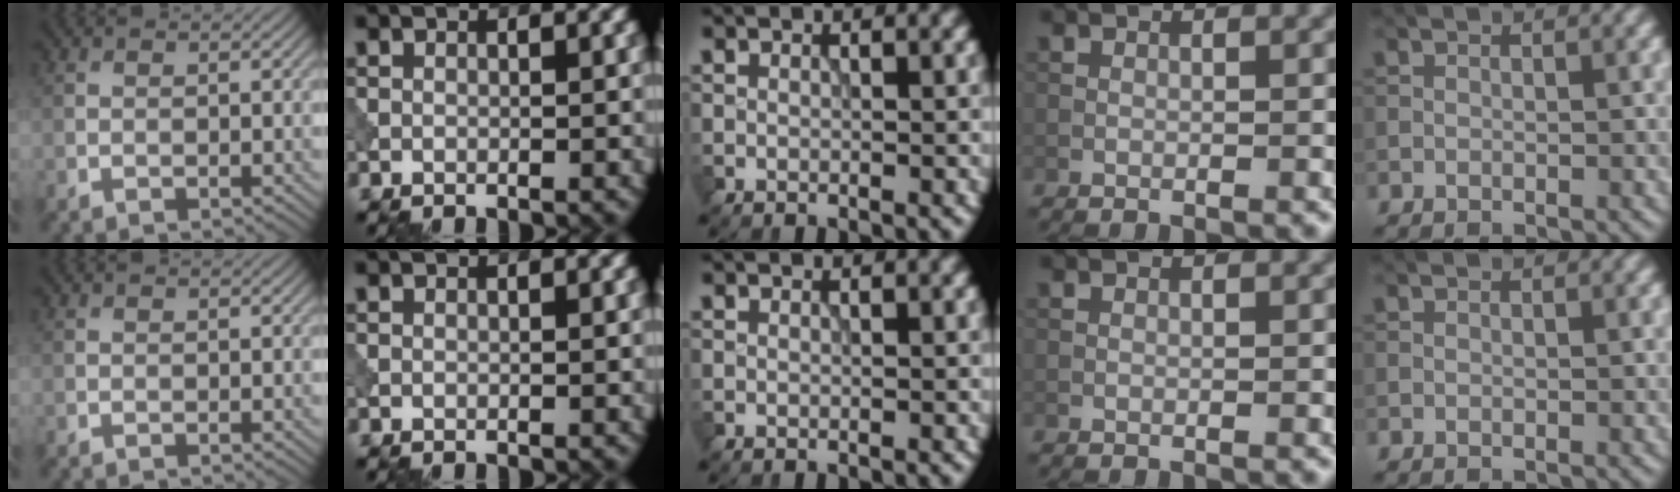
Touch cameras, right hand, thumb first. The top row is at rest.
{}